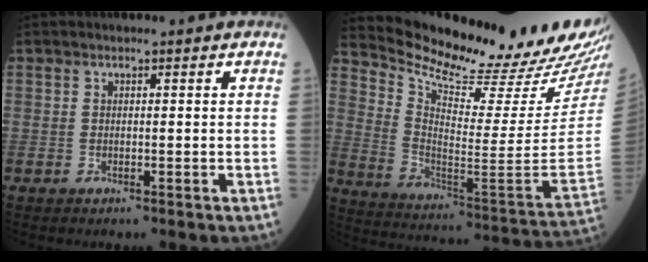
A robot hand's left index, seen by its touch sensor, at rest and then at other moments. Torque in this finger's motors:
{"motor_torque": [0.83, -1.30, 0.12, 0.00]}